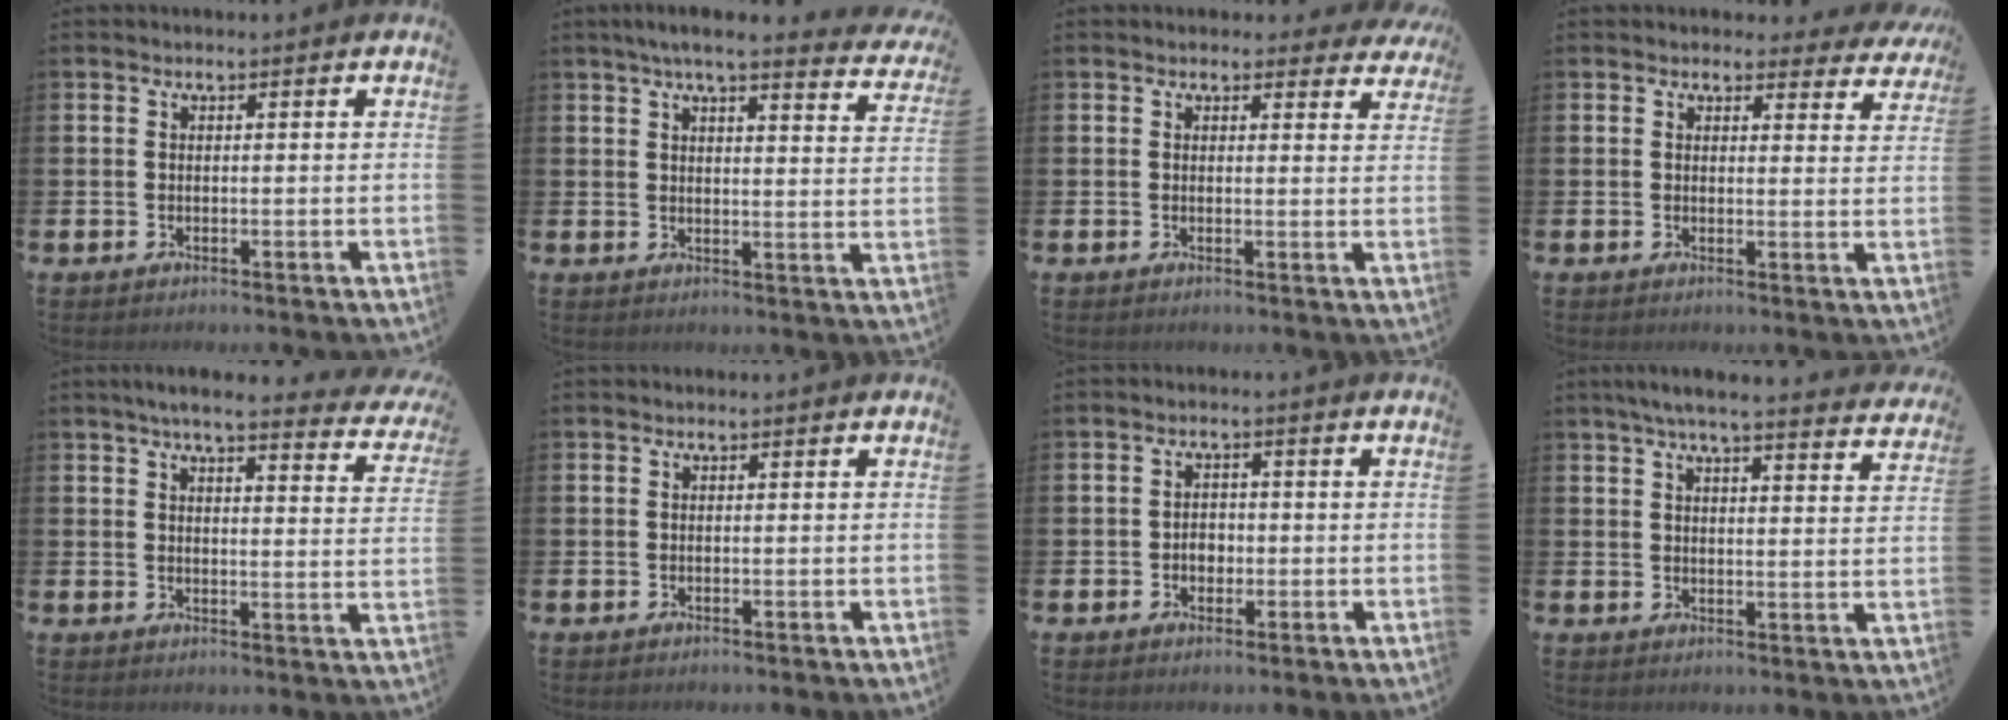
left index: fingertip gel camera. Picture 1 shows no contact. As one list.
[{"total": 5.5, "force": [4.9, 0.4, 2.4], "torque": [-0.052, -0.022, 0.083]}, {"total": 2.0, "force": [1.7, 0.9, 0.1], "torque": [0.001, -0.005, 0.029]}, {"total": 2.7, "force": [2.5, 0.9, 0.0], "torque": [0.007, -0.016, 0.040]}, {"total": 5.2, "force": [4.6, 0.5, 2.4], "torque": [-0.052, -0.024, 0.075]}, {"total": 0.0}, {"total": 2.3, "force": [-0.5, 1.8, 1.3], "torque": [-0.009, 0.000, -0.015]}, {"total": 5.6, "force": [5.2, 0.1, 2.1], "torque": [-0.054, -0.021, 0.091]}]